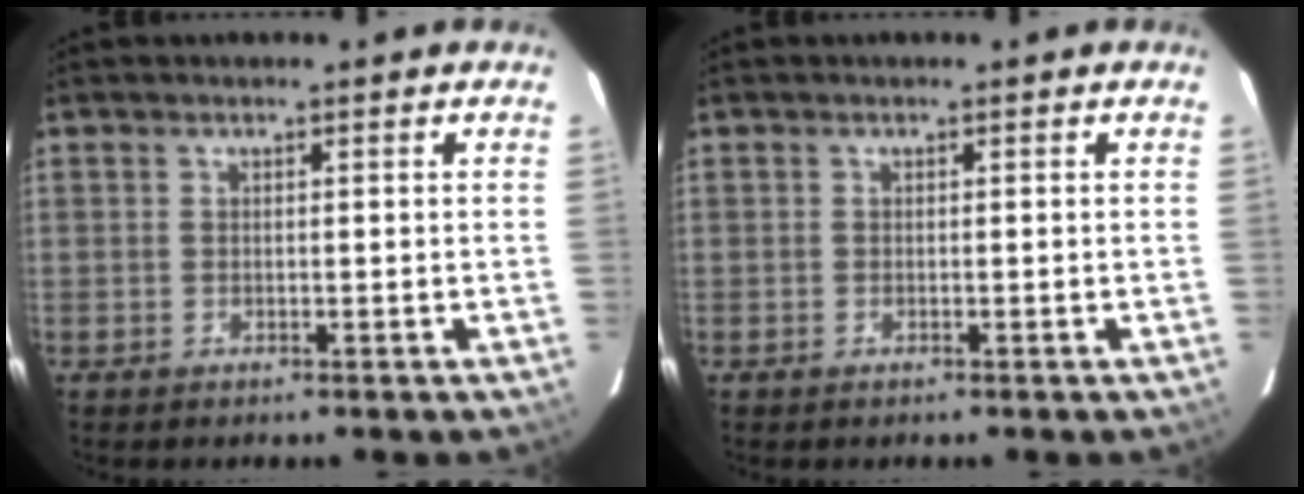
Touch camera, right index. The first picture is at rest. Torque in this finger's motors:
{"motor_torque": [-0.05, -0.04, -0.01, 0.00]}